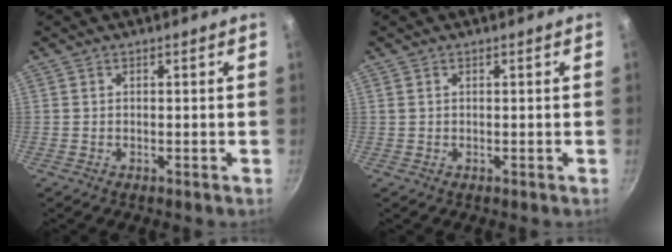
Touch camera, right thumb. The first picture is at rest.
{"total": 0.5, "force": [0.3, 0.4, 0.3], "torque": [-0.006, 0.007, 0.007]}